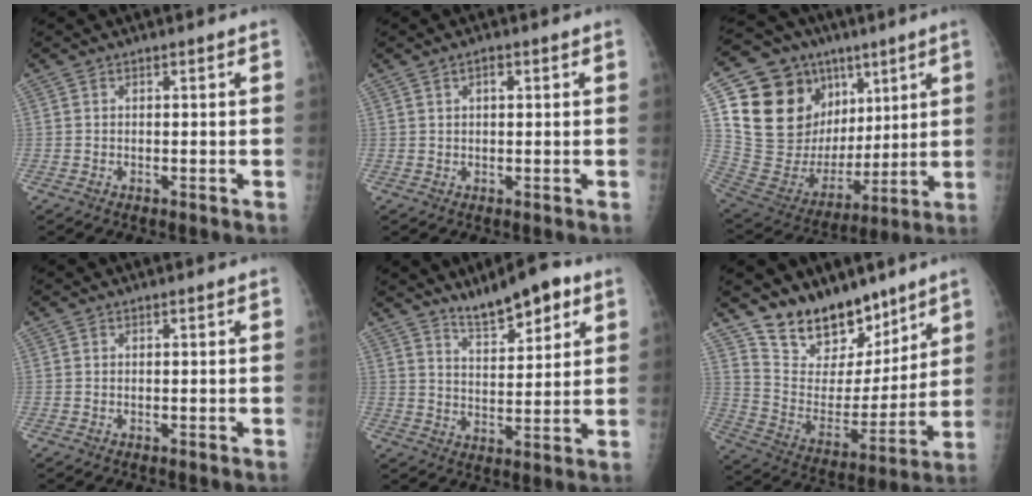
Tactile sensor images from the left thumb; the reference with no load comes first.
{"total": 1.5, "force": [0.5, 0.8, 1.1], "torque": [-0.012, 0.001, 0.010]}
{"total": 25.7, "force": [9.6, 18.7, 14.9], "torque": [-0.221, 0.006, 0.187]}
{"total": 0.0}
{"total": 9.8, "force": [6.8, 3.1, 6.3], "torque": [-0.084, -0.035, 0.113]}
{"total": 16.3, "force": [13.1, 8.2, 5.2], "torque": [-0.027, -0.092, 0.236]}